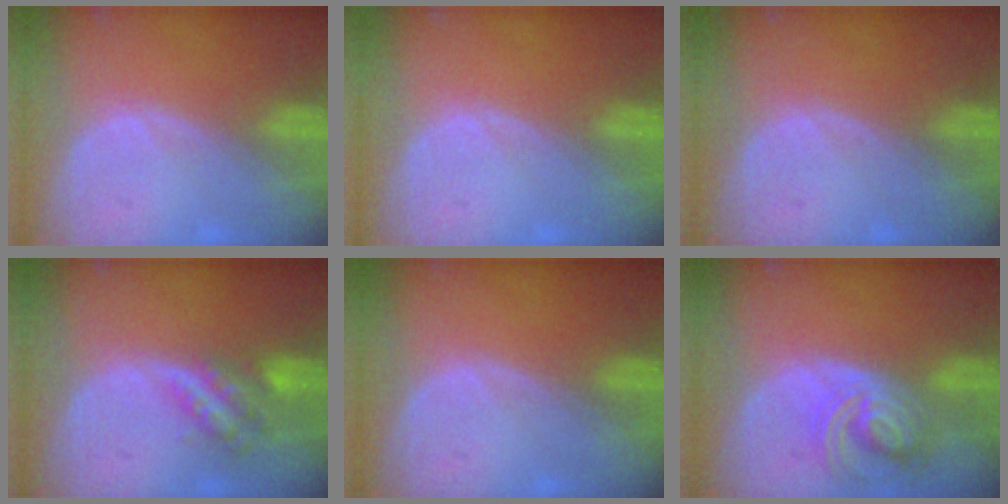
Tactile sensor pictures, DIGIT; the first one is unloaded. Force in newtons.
{"total": 0.0}
{"total": 0.0}
{"total": 6.0, "press": 5.2, "slide": 2.9}
{"total": 0.0}
{"total": 7.8, "press": 6.9, "slide": 3.8}